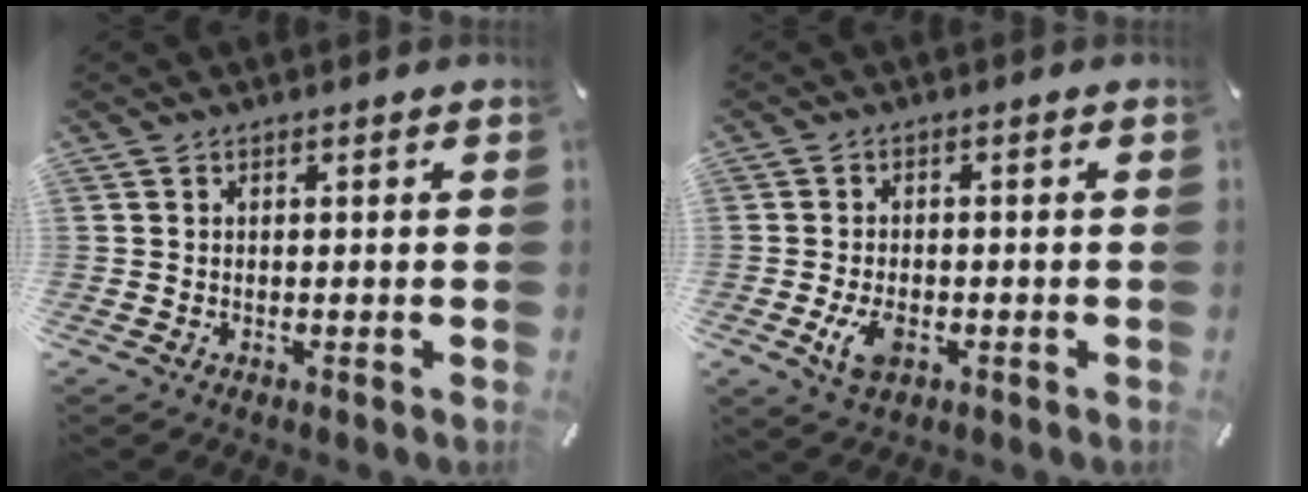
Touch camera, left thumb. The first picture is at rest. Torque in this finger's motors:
{"motor_torque": [0.27, 1.19, 0.06, 0.07, 0.19]}